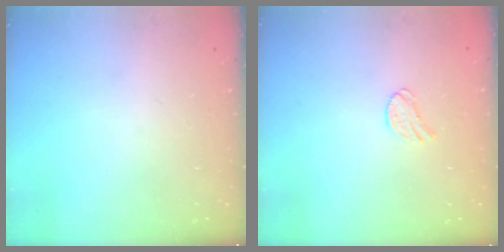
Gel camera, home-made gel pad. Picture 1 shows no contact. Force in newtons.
{"total": 5.8, "press": 5.8, "slide": 0.4}